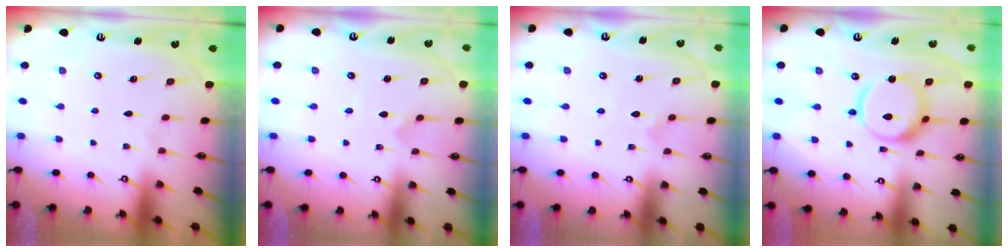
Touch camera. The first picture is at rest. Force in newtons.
{"total": 0.0}
{"total": 1.8, "press": 1.7, "slide": 0.1}
{"total": 13.9, "press": 13.9, "slide": 1.4}